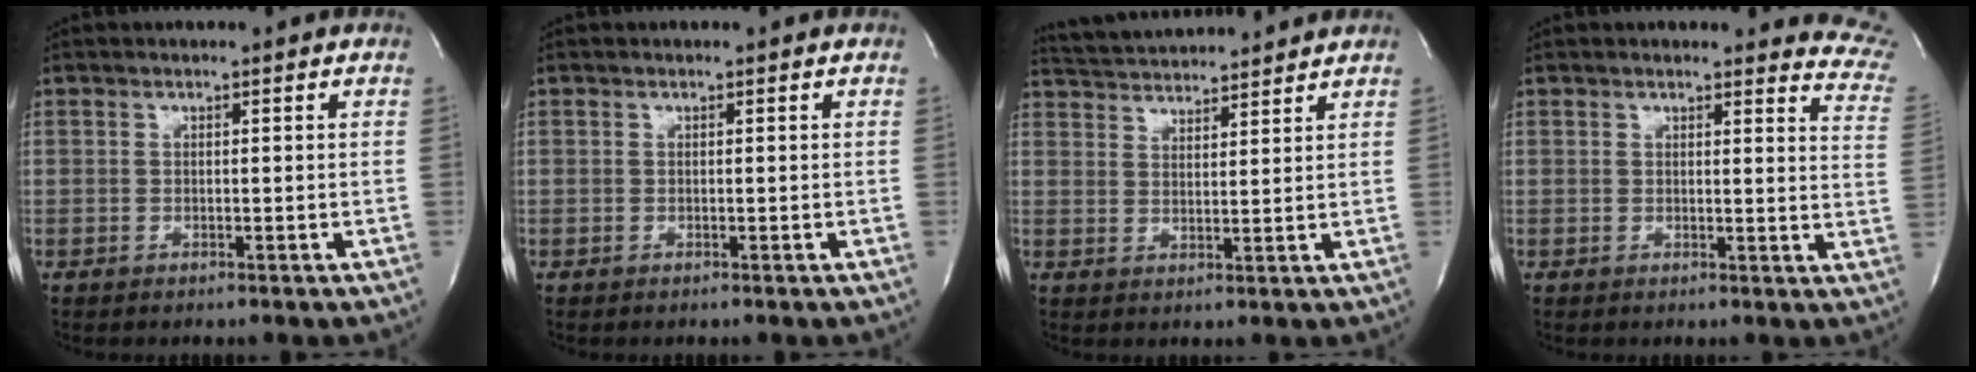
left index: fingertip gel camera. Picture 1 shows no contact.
{"total": 0.0}
{"total": 10.3, "force": [10.0, 0.8, 2.5], "torque": [-0.057, 0.020, 0.156]}
{"total": 11.8, "force": [11.3, 2.1, 2.9], "torque": [0.002, -0.071, 0.081]}